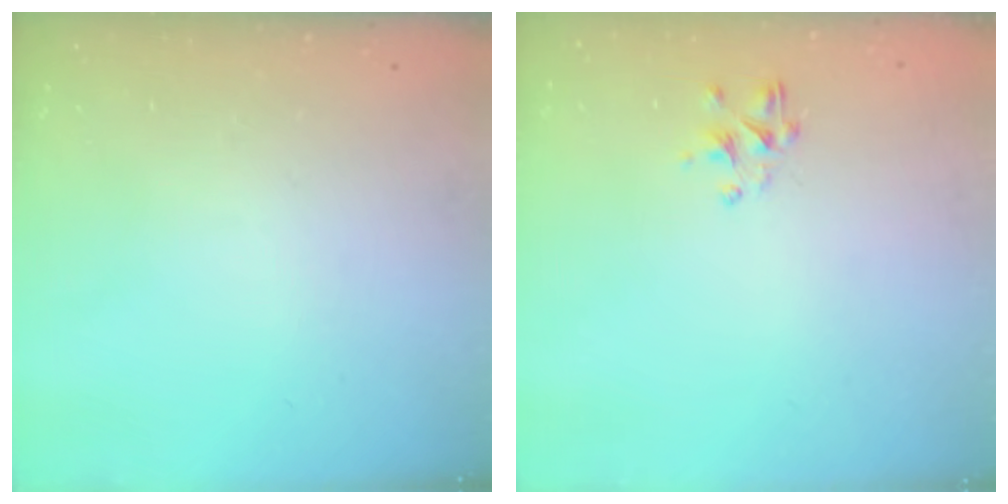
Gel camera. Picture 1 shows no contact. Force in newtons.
{"total": 2.4, "press": 2.2, "slide": 1.0}